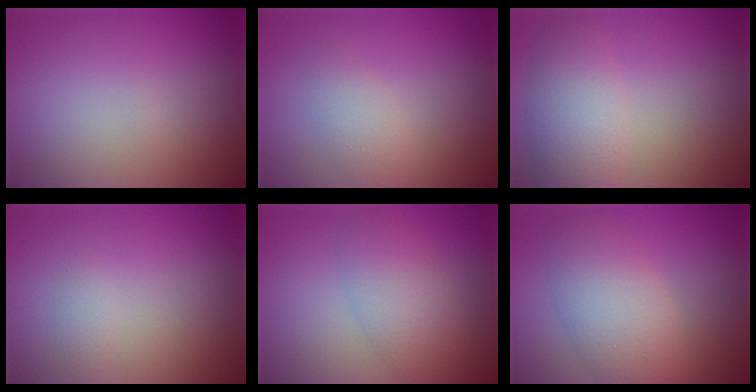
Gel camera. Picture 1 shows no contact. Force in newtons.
{"total": 2.1, "press": 2.1, "slide": 0.2}
{"total": 4.6, "press": 4.6, "slide": 0.3}
{"total": 0.8, "press": 0.8, "slide": 0.0}
{"total": 4.5, "press": 4.5, "slide": 0.2}
{"total": 5.8, "press": 5.8, "slide": 0.1}